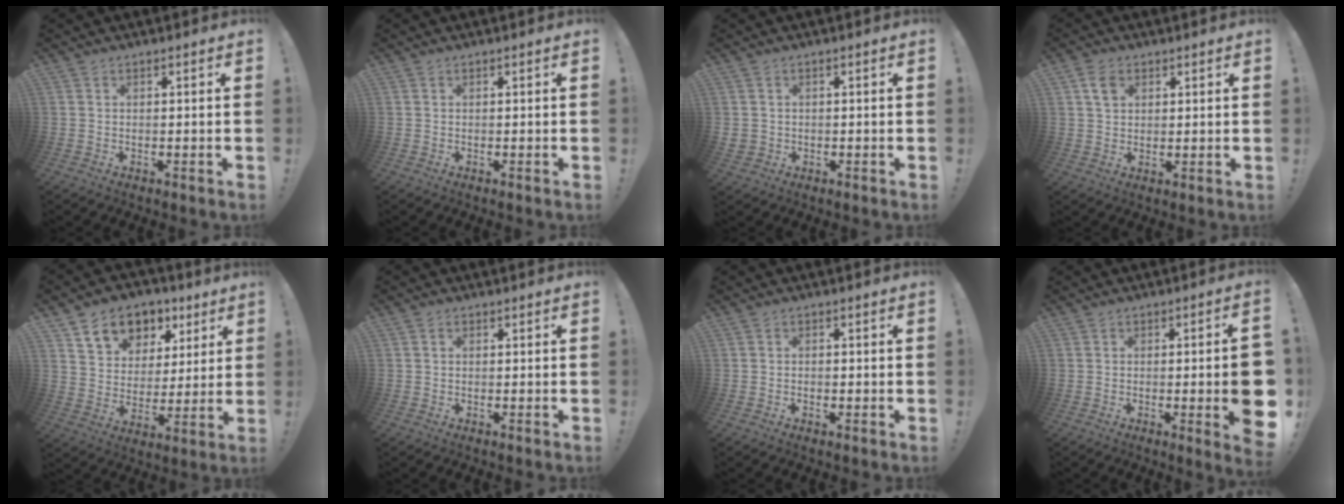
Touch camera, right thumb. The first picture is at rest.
{"total": 0.0}
{"total": 2.3, "force": [0.4, 2.2, 0.8], "torque": [-0.014, 0.001, 0.010]}
{"total": 5.0, "force": [2.3, 3.6, 2.6], "torque": [-0.035, -0.003, 0.043]}
{"total": 12.0, "force": [6.8, 8.8, 4.5], "torque": [-0.064, -0.041, 0.127]}
{"total": 0.7, "force": [0.3, 0.6, 0.1], "torque": [-0.003, 0.003, 0.006]}
{"total": 1.1, "force": [-0.6, 0.8, 0.4], "torque": [-0.006, 0.003, -0.012]}
{"total": 10.3, "force": [-1.7, 1.0, 10.1], "torque": [-0.128, -0.009, -0.022]}